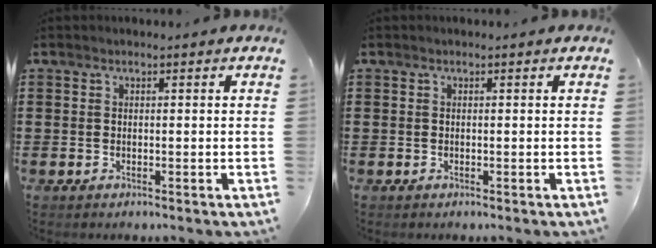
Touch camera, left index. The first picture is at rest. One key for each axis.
{"total": 0.0}